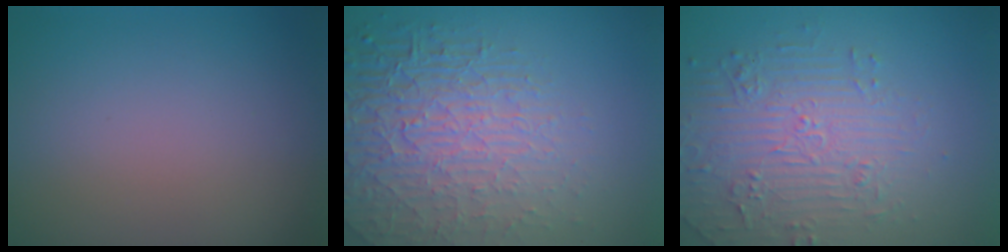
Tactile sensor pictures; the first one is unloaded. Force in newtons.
{"total": 8.4, "press": 5.7, "slide": 6.2}
{"total": 4.6, "press": 4.0, "slide": 2.3}